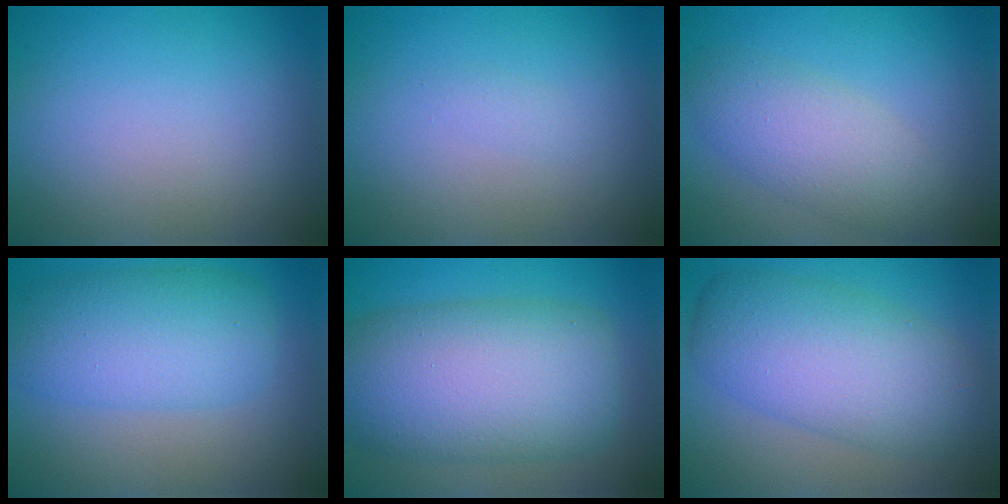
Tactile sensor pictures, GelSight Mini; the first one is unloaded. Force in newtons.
{"total": 0.6, "press": 0.6, "slide": 0.0}
{"total": 4.4, "press": 4.4, "slide": 0.0}
{"total": 6.5, "press": 6.5, "slide": 0.1}
{"total": 11.4, "press": 11.3, "slide": 0.2}
{"total": 7.9, "press": 7.9, "slide": 0.2}